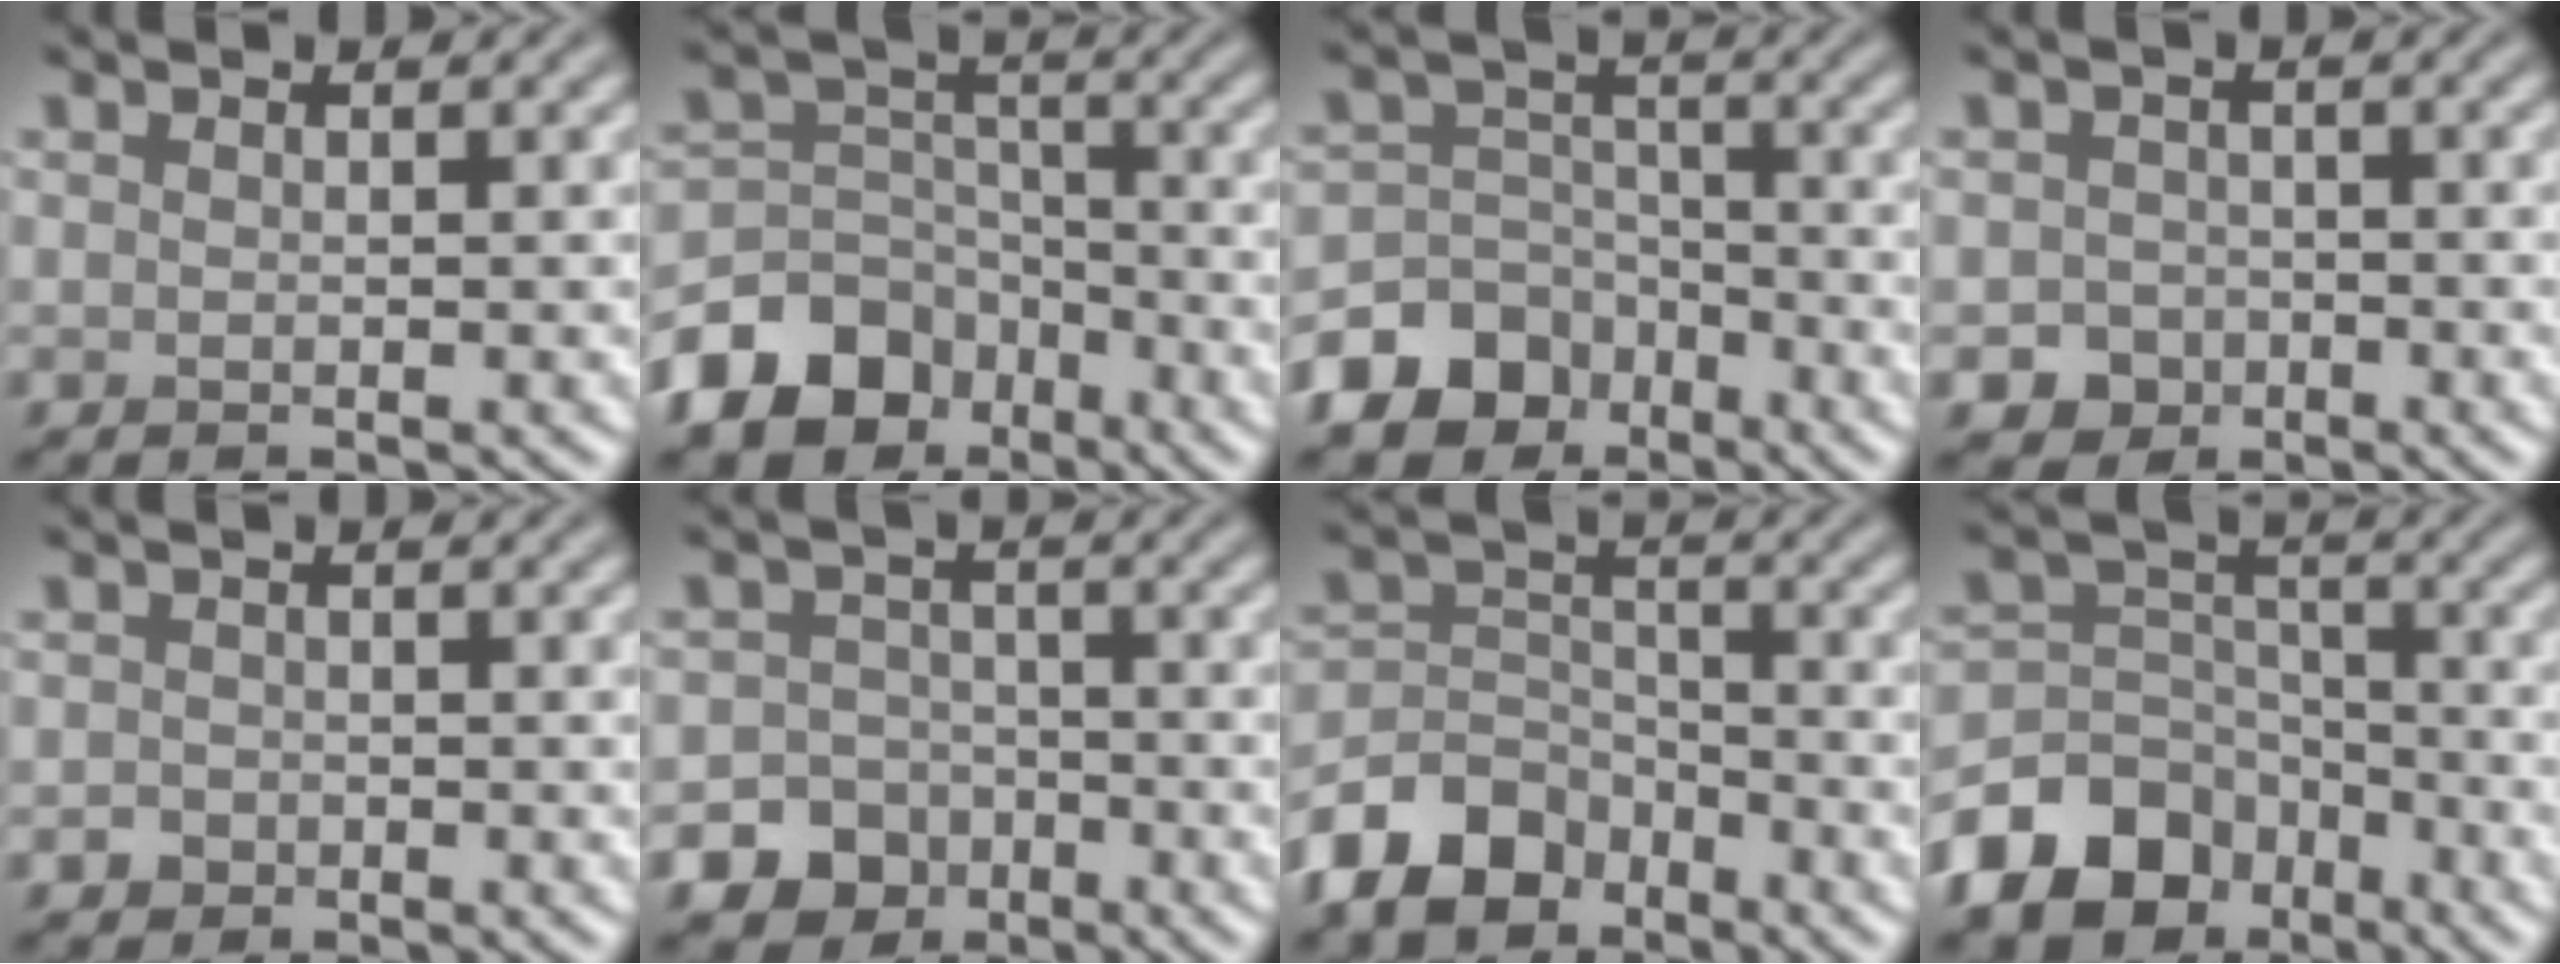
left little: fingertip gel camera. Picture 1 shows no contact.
{"total": 10.0, "force": [-6.5, 6.9, 3.3], "torque": [-0.063, 0.001, -0.127]}
{"total": 9.9, "force": [-6.4, 7.3, 2.3], "torque": [-0.039, -0.021, -0.125]}
{"total": 2.4, "force": [-1.2, 2.1, 0.4], "torque": [0.004, -0.001, -0.022]}
{"total": 1.0, "force": [-0.5, 0.8, 0.2], "torque": [0.003, -0.002, -0.010]}
{"total": 10.2, "force": [-6.0, 8.2, 1.3], "torque": [-0.006, -0.047, -0.114]}
{"total": 6.7, "force": [-4.9, 4.0, 2.3], "torque": [-0.038, -0.002, -0.105]}
{"total": 10.1, "force": [-6.5, 6.9, 3.5], "torque": [-0.066, 0.001, -0.126]}